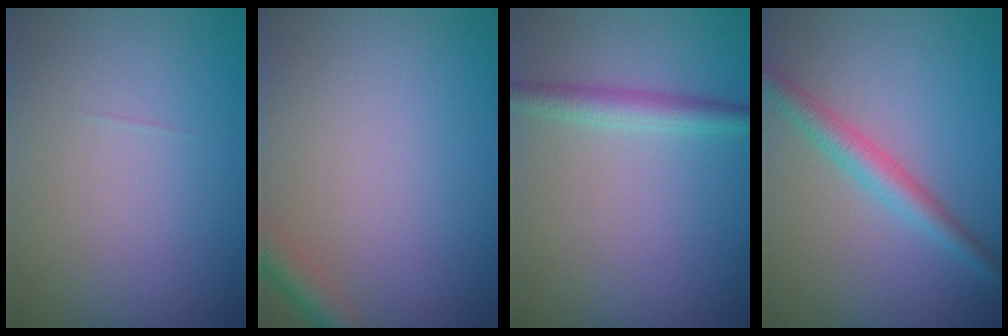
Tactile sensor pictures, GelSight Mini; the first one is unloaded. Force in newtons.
{"total": 2.2, "press": 2.2, "slide": 0.2}
{"total": 2.3, "press": 2.3, "slide": 0.1}
{"total": 2.9, "press": 2.9, "slide": 0.0}